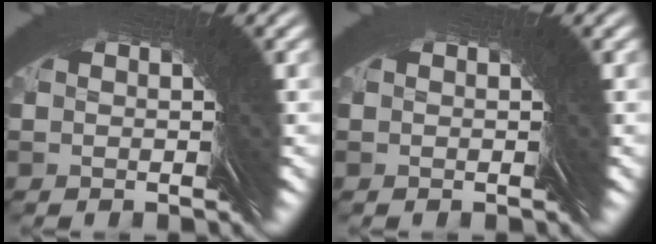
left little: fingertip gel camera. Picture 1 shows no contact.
{"total": 0.0}